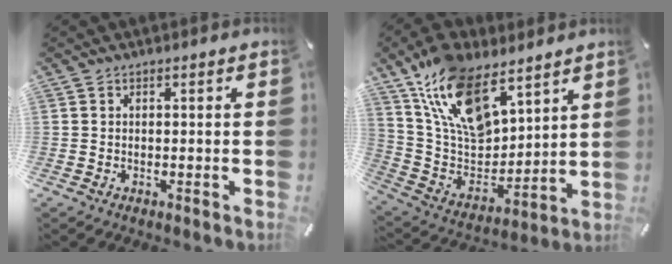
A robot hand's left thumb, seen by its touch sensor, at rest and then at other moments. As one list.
[{"total": 18.7, "force": [12.6, 9.5, 9.9], "torque": [-0.223, -0.069, 0.231]}]